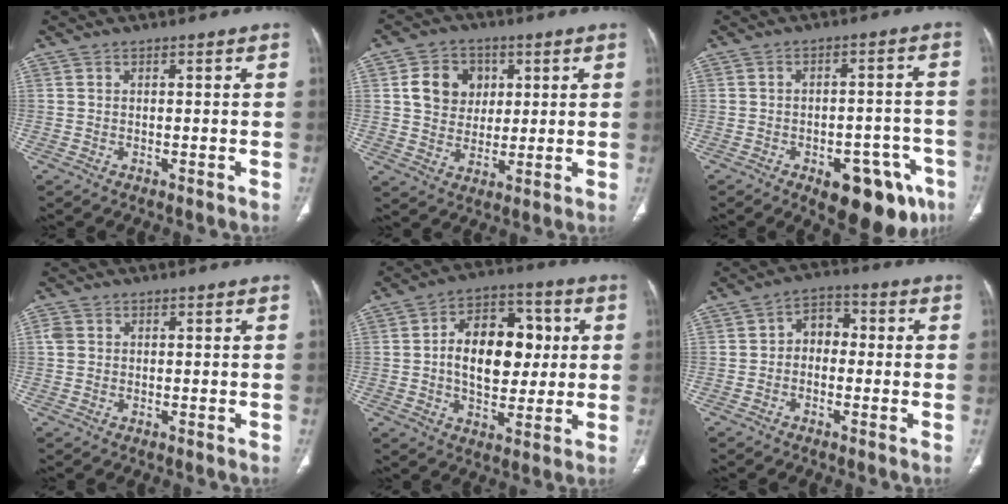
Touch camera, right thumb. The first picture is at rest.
{"total": 9.6, "force": [2.5, 8.1, 4.5], "torque": [-0.037, -0.007, 0.044]}
{"total": 15.3, "force": [-7.9, 7.3, 10.9], "torque": [-0.087, 0.039, -0.092]}
{"total": 2.0, "force": [0.4, 1.7, 1.0], "torque": [-0.021, 0.005, 0.009]}
{"total": 15.7, "force": [1.5, 10.0, 12.0], "torque": [-0.146, 0.020, 0.020]}
{"total": 5.3, "force": [-0.3, 4.0, 3.6], "torque": [-0.033, 0.024, -0.019]}